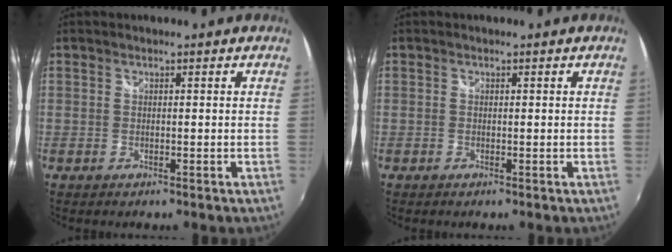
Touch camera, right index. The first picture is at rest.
{"total": 0.0}